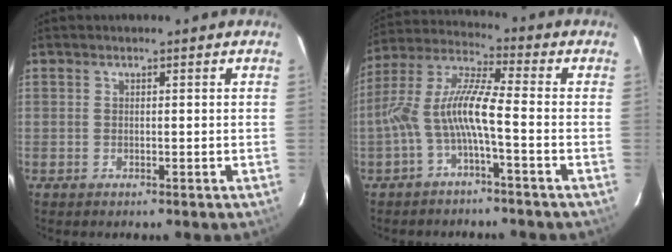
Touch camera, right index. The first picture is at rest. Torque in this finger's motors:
{"motor_torque": [0.99, -0.67, 0.85, 0.21]}